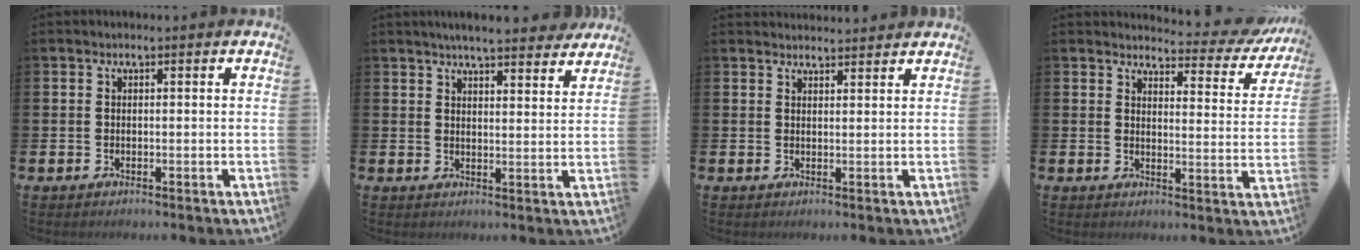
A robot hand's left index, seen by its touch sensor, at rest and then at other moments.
{"total": 5.5, "force": [5.3, 0.3, 1.5], "torque": [-0.030, -0.028, 0.093]}
{"total": 2.2, "force": [2.1, 0.3, -0.2], "torque": [0.005, -0.013, 0.038]}
{"total": 3.3, "force": [3.1, 1.0, 0.7], "torque": [-0.017, -0.031, 0.046]}